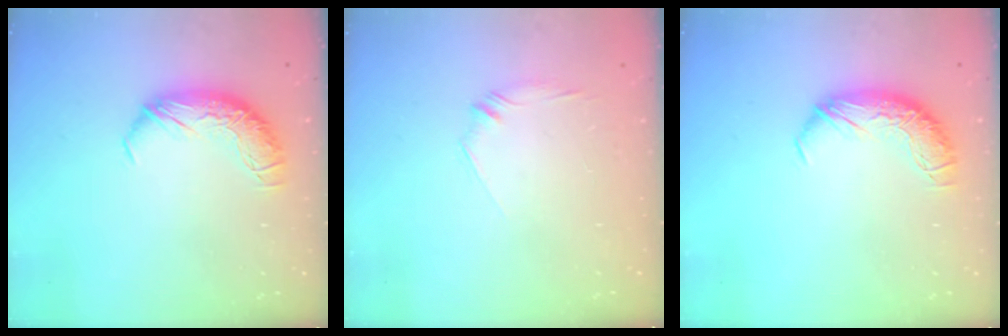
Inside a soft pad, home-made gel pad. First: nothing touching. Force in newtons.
{"total": 6.3, "press": 6.2, "slide": 1.2}
{"total": 0.0}